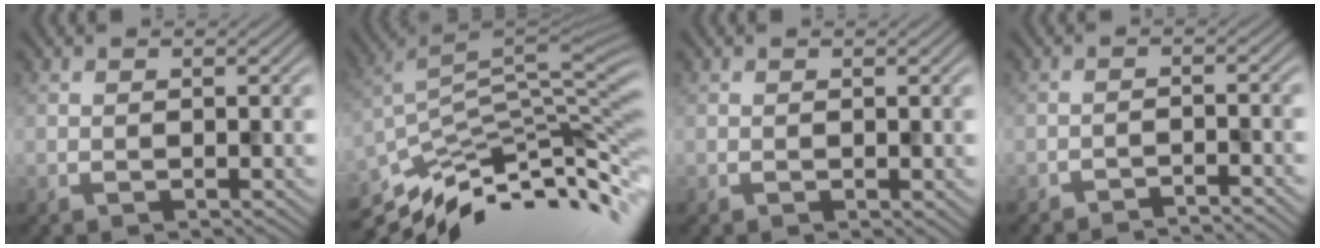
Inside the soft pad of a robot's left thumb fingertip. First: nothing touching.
{"total": 10.2, "force": [-7.5, 2.1, 6.5], "torque": [-0.135, 0.006, -0.126]}
{"total": 0.6, "force": [-0.2, 0.2, 0.6], "torque": [-0.013, 0.002, 0.004]}
{"total": 2.7, "force": [-2.6, -0.4, -0.7], "torque": [0.018, 0.009, -0.051]}